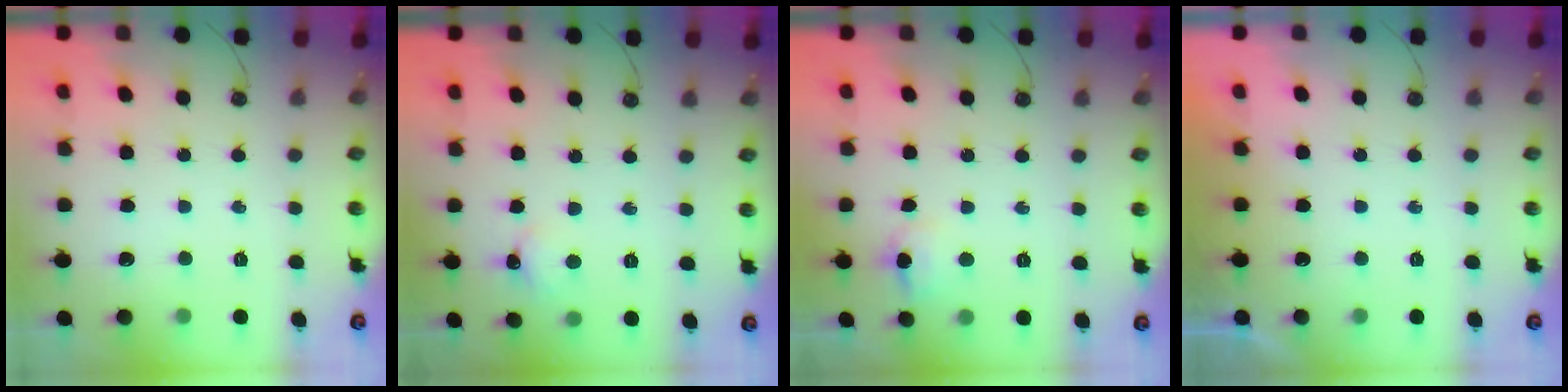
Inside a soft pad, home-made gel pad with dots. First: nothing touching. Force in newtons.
{"total": 3.4, "press": 3.3, "slide": 0.4}
{"total": 4.8, "press": 4.6, "slide": 1.2}
{"total": 0.0}